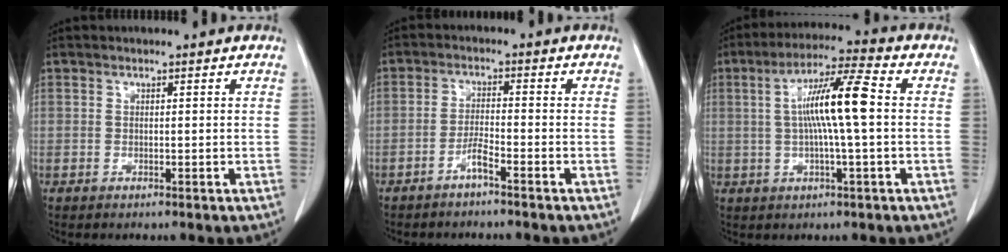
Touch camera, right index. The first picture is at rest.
{"total": 2.8, "force": [-2.1, -0.2, 1.9], "torque": [-0.038, 0.001, -0.042]}
{"total": 10.3, "force": [0.8, 0.5, 10.2], "torque": [-0.189, 0.015, 0.008]}